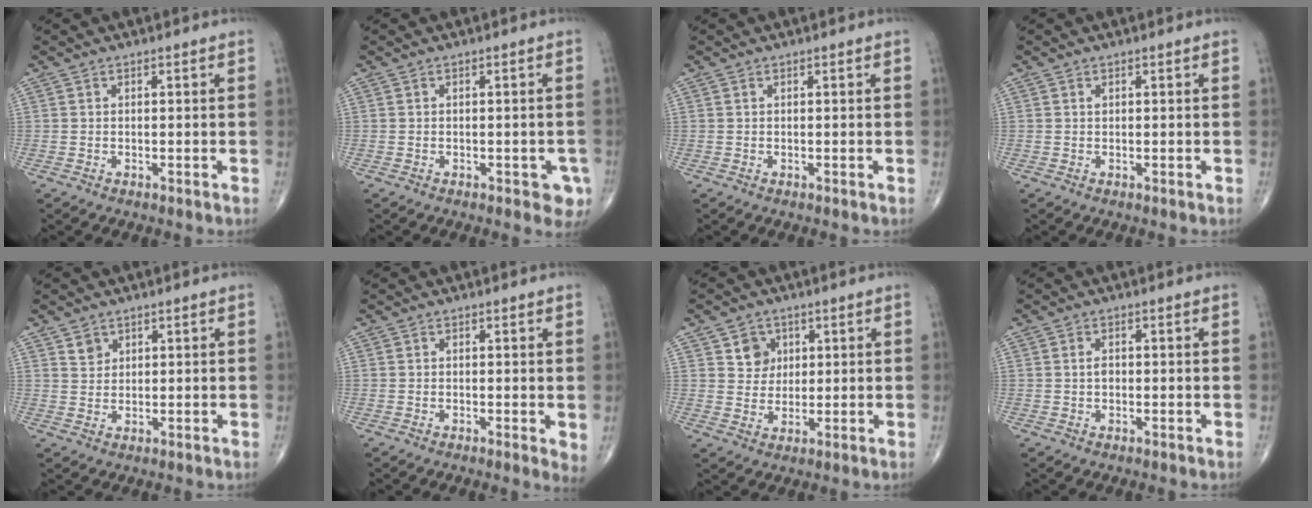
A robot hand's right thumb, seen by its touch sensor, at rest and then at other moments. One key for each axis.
{"total": 3.8, "fx": -1.6, "fy": 1.9, "fz": 2.8, "tx": -0.013, "ty": 0.003, "tz": -0.017}
{"total": 0.0}
{"total": 0.5, "fx": 0.3, "fy": 0.3, "fz": 0.3, "tx": -0.004, "ty": 0.002, "tz": 0.006}
{"total": 2.4, "fx": 1.5, "fy": 1.8, "fz": 0.6, "tx": 0.003, "ty": -0.011, "tz": 0.026}
{"total": 2.4, "fx": -0.1, "fy": 0.8, "fz": 2.3, "tx": -0.032, "ty": -0.009, "tz": -0.006}
{"total": 5.1, "fx": 2.1, "fy": 4.4, "fz": 1.5, "tx": 0.000, "ty": -0.008, "tz": 0.036}
{"total": 1.7, "fx": 0.1, "fy": 1.1, "fz": 1.2, "tx": -0.020, "ty": 0.002, "tz": 0.001}